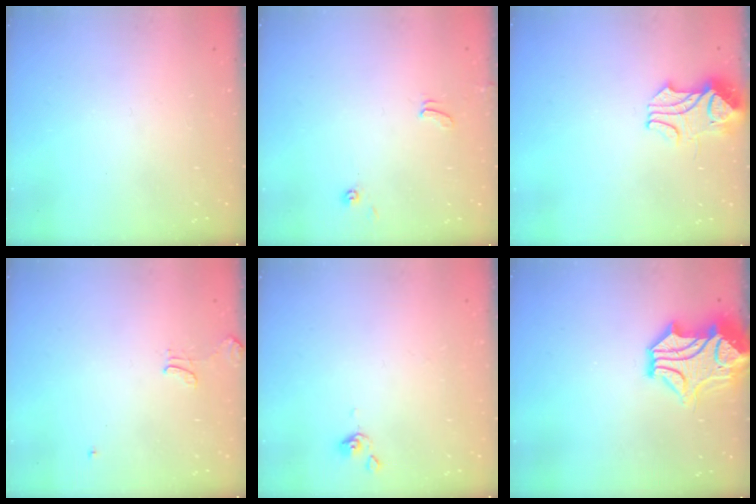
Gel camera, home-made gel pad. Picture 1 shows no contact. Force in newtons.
{"total": 0.9, "press": 0.8, "slide": 0.4}
{"total": 2.0, "press": 1.8, "slide": 0.9}
{"total": 1.3, "press": 1.2, "slide": 0.5}
{"total": 0.6, "press": 0.5, "slide": 0.2}
{"total": 2.8, "press": 2.4, "slide": 1.3}